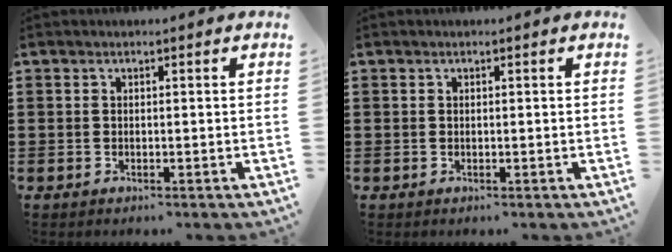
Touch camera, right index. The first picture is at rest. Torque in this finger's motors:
{"motor_torque": [0.12, 0.43, 0.03, 0.02]}